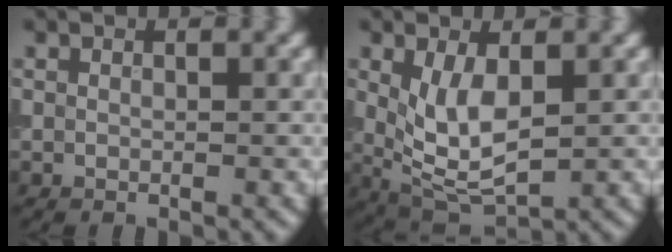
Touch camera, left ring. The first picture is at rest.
{"total": 5.1, "force": [0.7, 2.3, 4.5], "torque": [-0.103, -0.009, 0.019]}